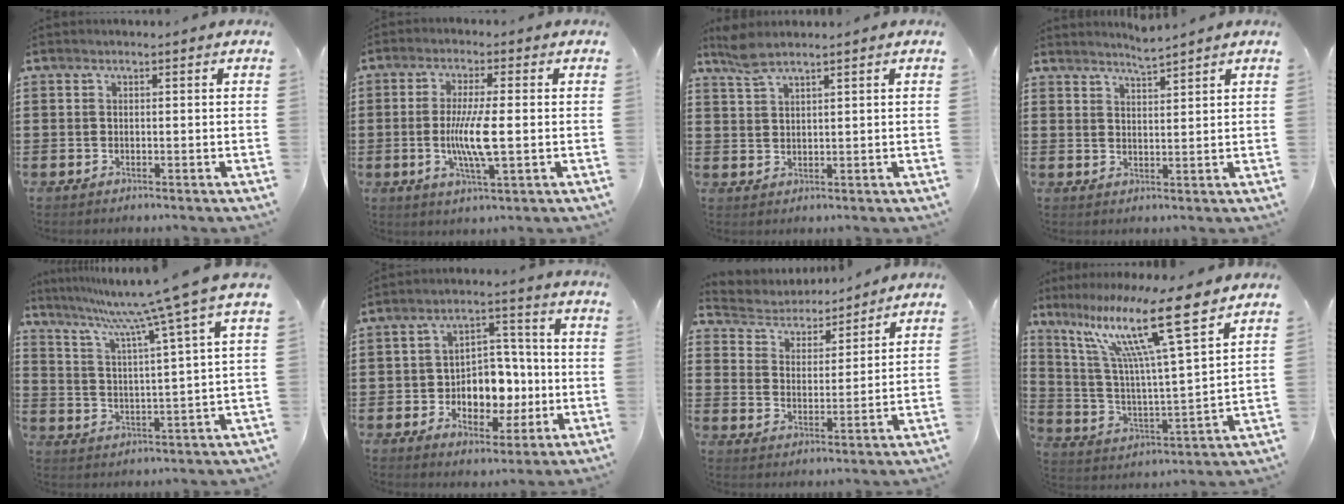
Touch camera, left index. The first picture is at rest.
{"total": 7.4, "force": [-0.6, 1.2, 7.3], "torque": [-0.148, -0.009, -0.019]}
{"total": 3.1, "force": [2.4, 0.6, 1.8], "torque": [-0.042, 0.002, 0.046]}
{"total": 2.9, "force": [2.8, -0.3, 0.4], "torque": [-0.014, -0.005, 0.053]}
{"total": 9.5, "force": [7.7, -1.7, 5.3], "torque": [-0.134, -0.053, 0.119]}
{"total": 7.2, "force": [-1.1, 5.9, 3.9], "torque": [-0.068, 0.008, -0.019]}
{"total": 4.3, "force": [4.1, 1.0, -0.2], "torque": [-0.024, -0.027, 0.068]}
{"total": 14.6, "force": [10.0, 0.8, 10.6], "torque": [-0.228, -0.055, 0.158]}